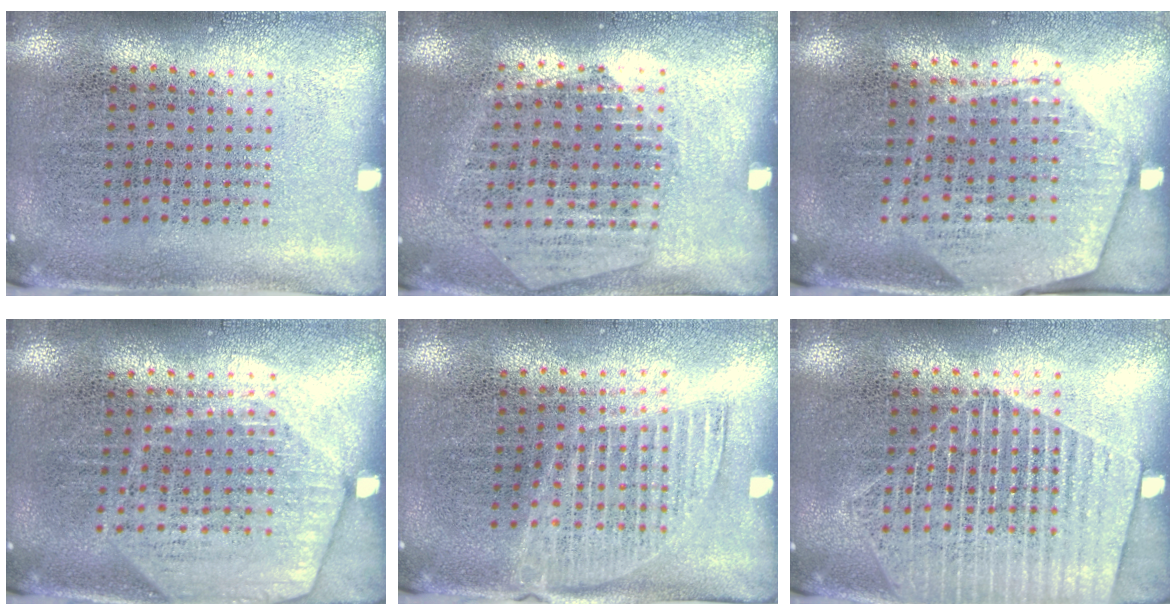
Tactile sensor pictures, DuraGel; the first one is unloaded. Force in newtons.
{"total": 1.4, "press": 1.3, "slide": 0.4}
{"total": 1.9, "press": 1.7, "slide": 0.9}
{"total": 1.7, "press": 1.6, "slide": 0.7}
{"total": 1.3, "press": 1.2, "slide": 0.7}
{"total": 1.8, "press": 1.6, "slide": 0.9}